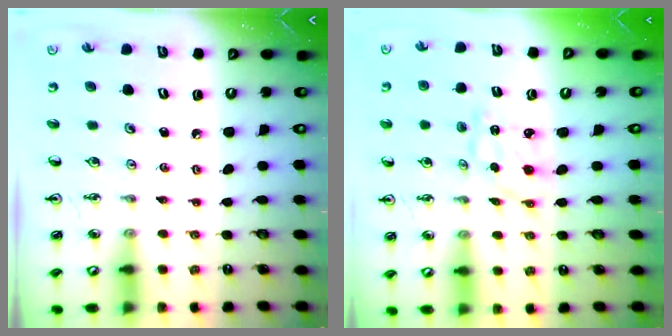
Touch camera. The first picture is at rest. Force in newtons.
{"total": 1.4, "press": 1.4, "slide": 0.0}